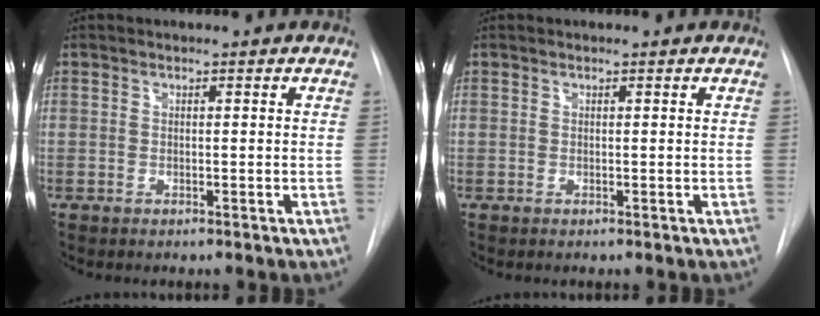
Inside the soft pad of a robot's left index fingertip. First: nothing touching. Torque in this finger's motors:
{"motor_torque": [-0.40, -0.54, 0.03, 0.02]}